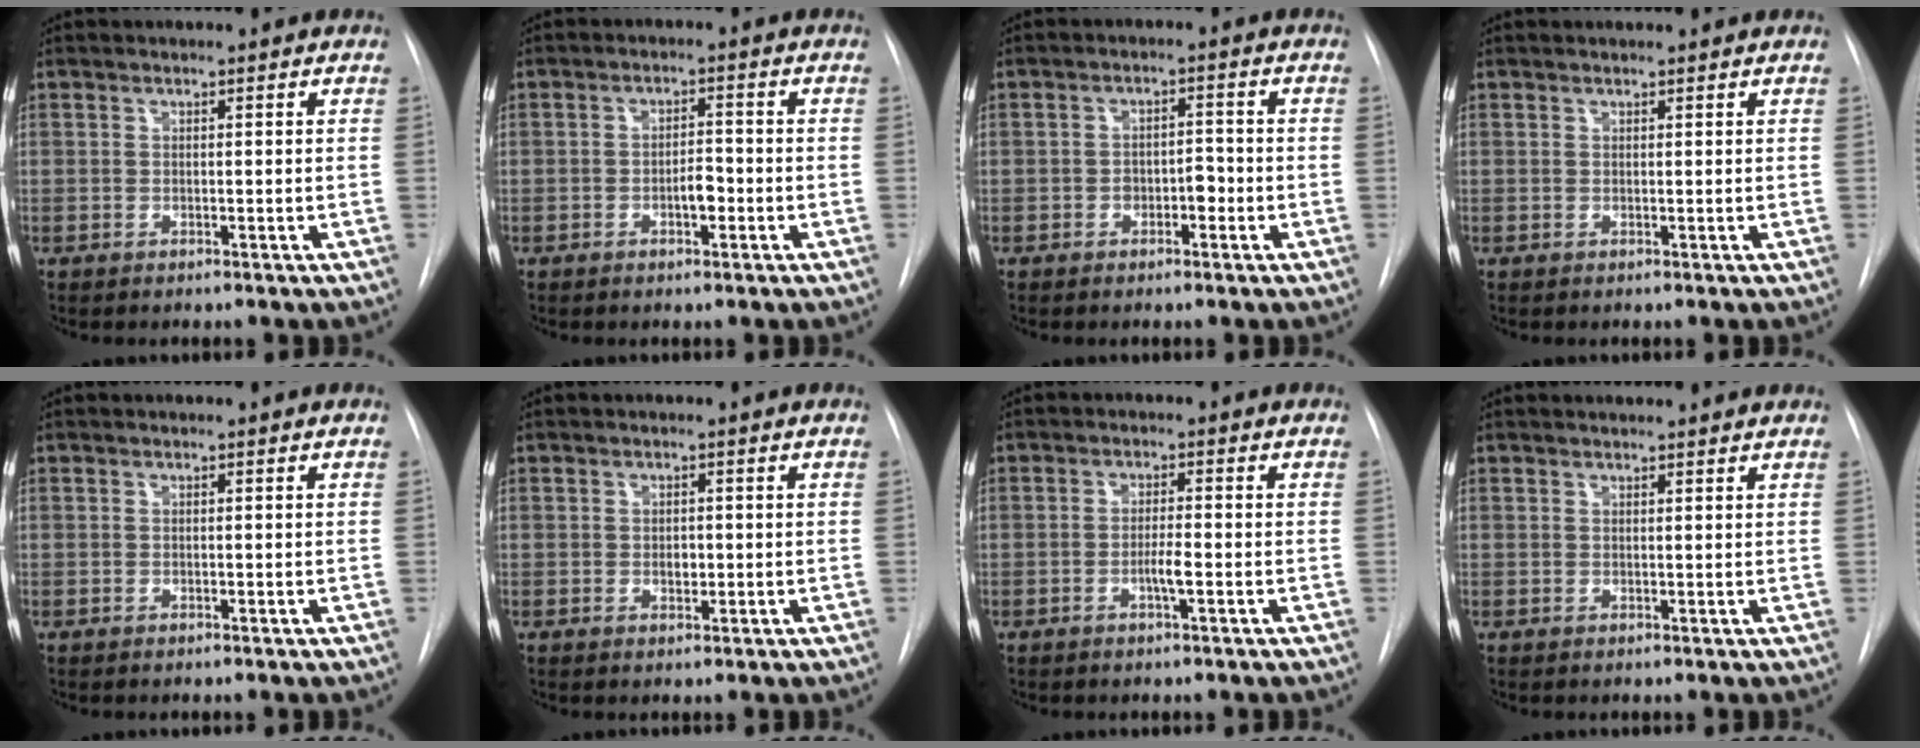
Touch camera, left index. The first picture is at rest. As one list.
[{"total": 2.9, "force": [-1.1, 1.1, 2.4], "torque": [-0.034, 0.005, -0.017]}, {"total": 2.7, "force": [-1.1, 1.5, 2.0], "torque": [-0.023, 0.012, -0.017]}, {"total": 1.8, "force": [1.8, 0.1, 0.4], "torque": [-0.009, 0.019, 0.023]}, {"total": 0.0}, {"total": 1.4, "force": [-0.1, 0.9, 1.0], "torque": [-0.016, 0.001, 0.000]}, {"total": 2.4, "force": [-0.9, 0.1, 2.2], "torque": [-0.041, 0.000, -0.018]}, {"total": 4.7, "force": [4.5, 0.6, 1.2], "torque": [-0.016, 0.022, 0.049]}]